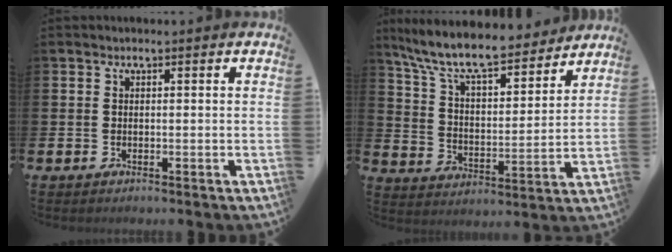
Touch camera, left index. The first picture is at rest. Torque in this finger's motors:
{"motor_torque": [1.07, -1.07, 0.36, 0.21]}